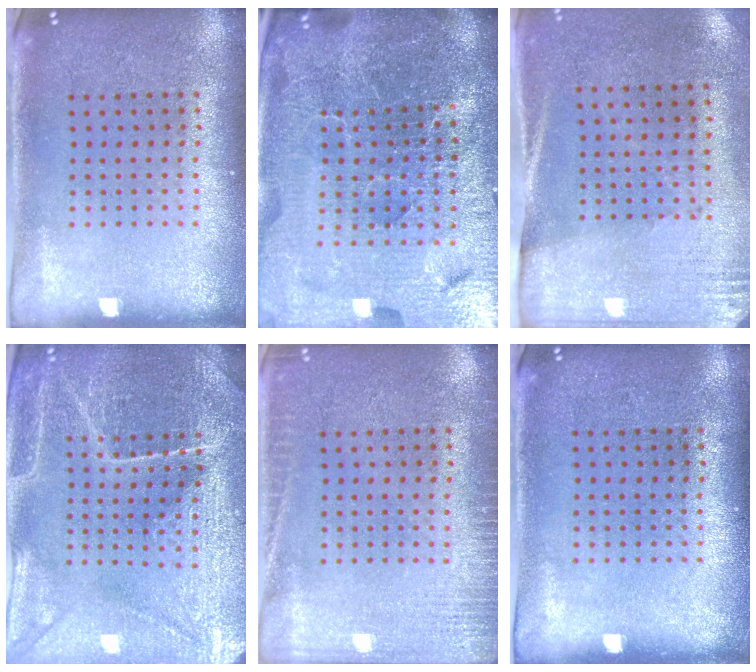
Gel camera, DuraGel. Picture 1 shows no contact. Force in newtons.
{"total": 6.7, "press": 5.8, "slide": 3.3}
{"total": 2.7, "press": 2.4, "slide": 1.3}
{"total": 4.3, "press": 4.2, "slide": 0.9}
{"total": 2.7, "press": 2.7, "slide": 0.5}
{"total": 0.0}